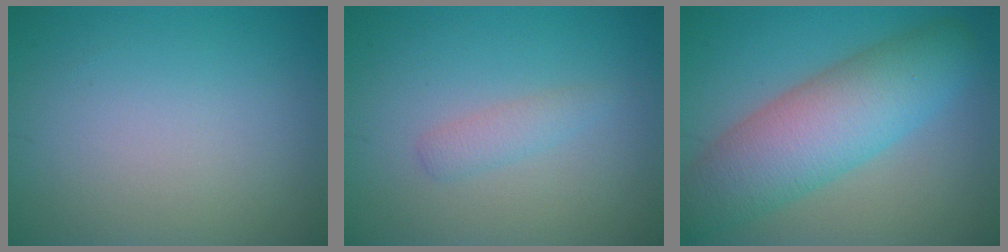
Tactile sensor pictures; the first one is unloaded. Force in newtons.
{"total": 1.4, "press": 1.4, "slide": 0.0}
{"total": 8.6, "press": 8.6, "slide": 0.5}